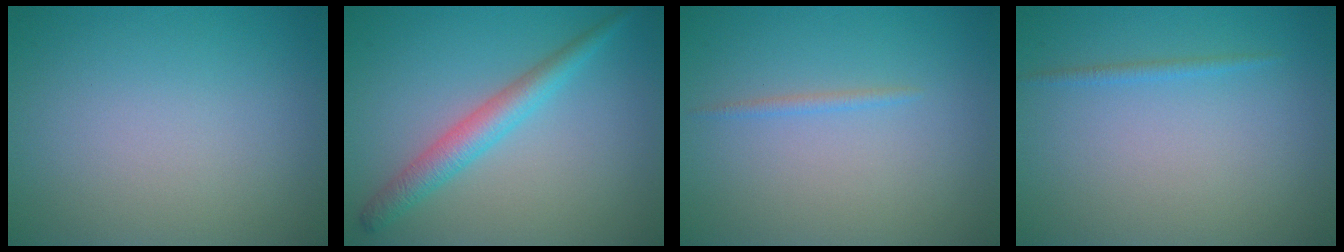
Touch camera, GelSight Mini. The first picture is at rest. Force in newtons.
{"total": 3.2, "press": 3.2, "slide": 0.1}
{"total": 0.7, "press": 0.7, "slide": 0.1}
{"total": 0.8, "press": 0.8, "slide": 0.1}